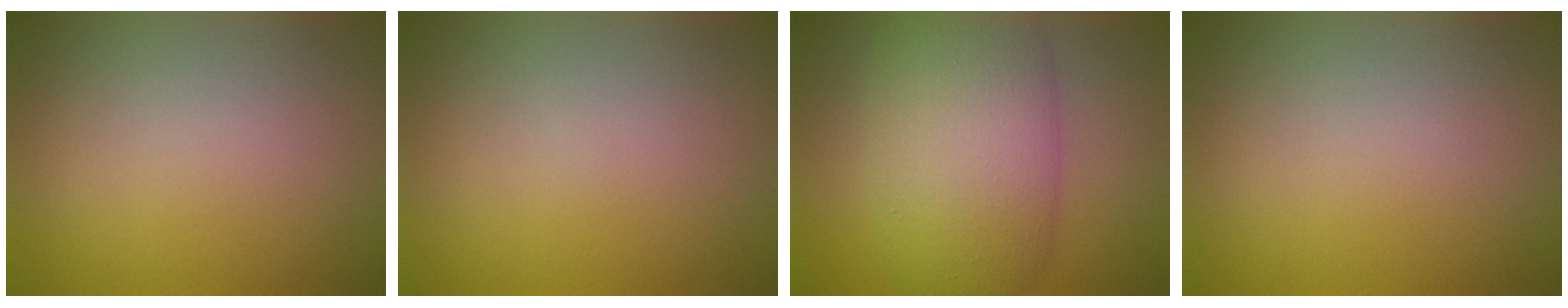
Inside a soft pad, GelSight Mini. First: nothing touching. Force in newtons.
{"total": 0.0}
{"total": 10.1, "press": 10.1, "slide": 0.3}
{"total": 0.0}